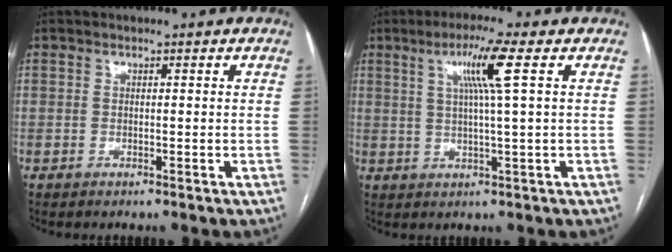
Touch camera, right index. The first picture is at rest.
{"total": 6.9, "force": [2.4, -1.1, 6.4], "torque": [-0.115, 0.004, 0.045]}